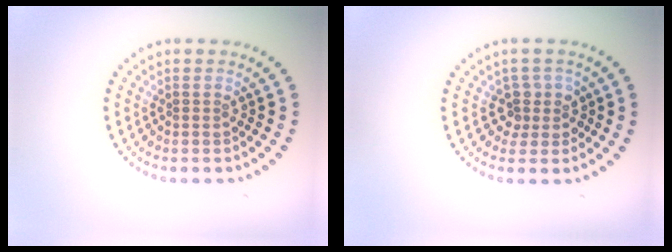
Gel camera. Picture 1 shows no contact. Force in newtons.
{"total": 2.2, "press": 1.7, "slide": 1.3}